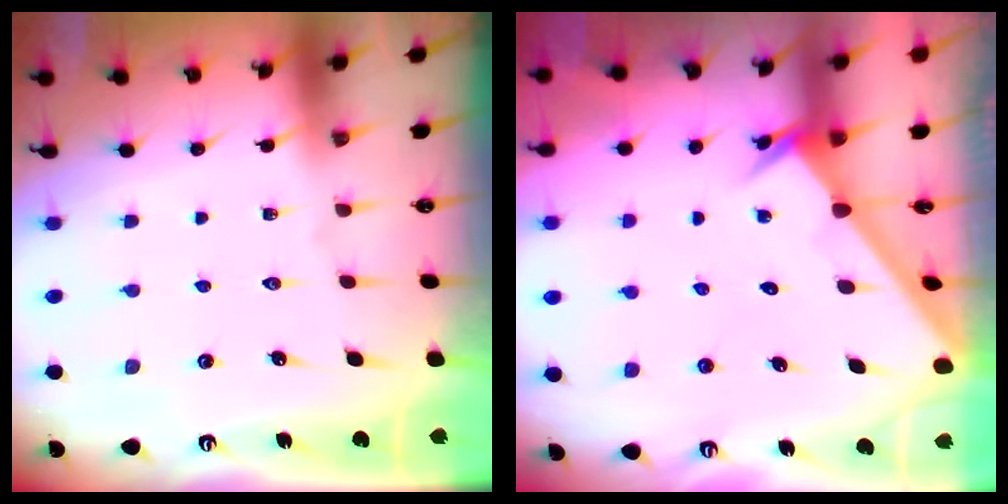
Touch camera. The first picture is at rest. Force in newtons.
{"total": 2.3, "press": 2.3, "slide": 0.2}